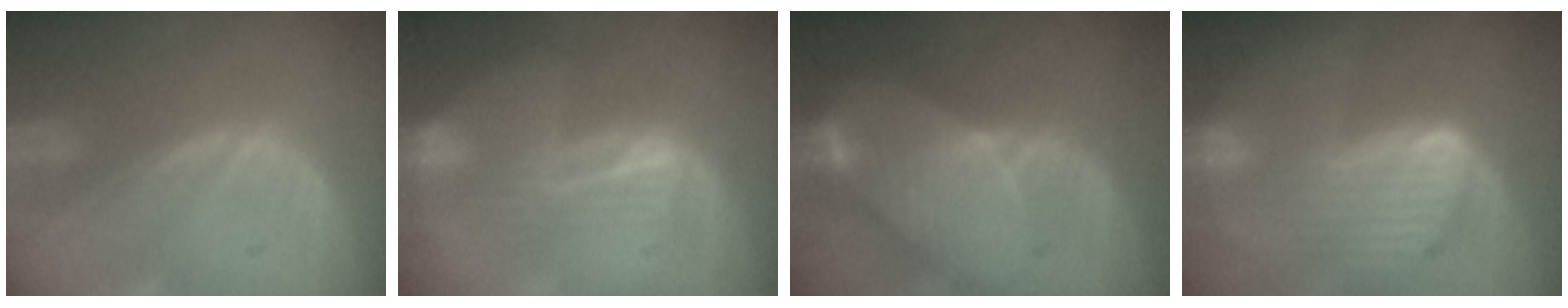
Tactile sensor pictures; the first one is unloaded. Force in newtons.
{"total": 8.3, "press": 7.2, "slide": 4.3}
{"total": 8.3, "press": 7.9, "slide": 2.6}
{"total": 9.8, "press": 8.2, "slide": 5.2}